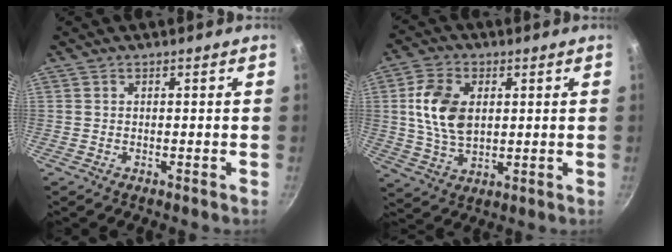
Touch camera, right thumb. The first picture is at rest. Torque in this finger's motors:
{"motor_torque": [-0.59, 0.81, 0.21, 0.17, 0.10]}